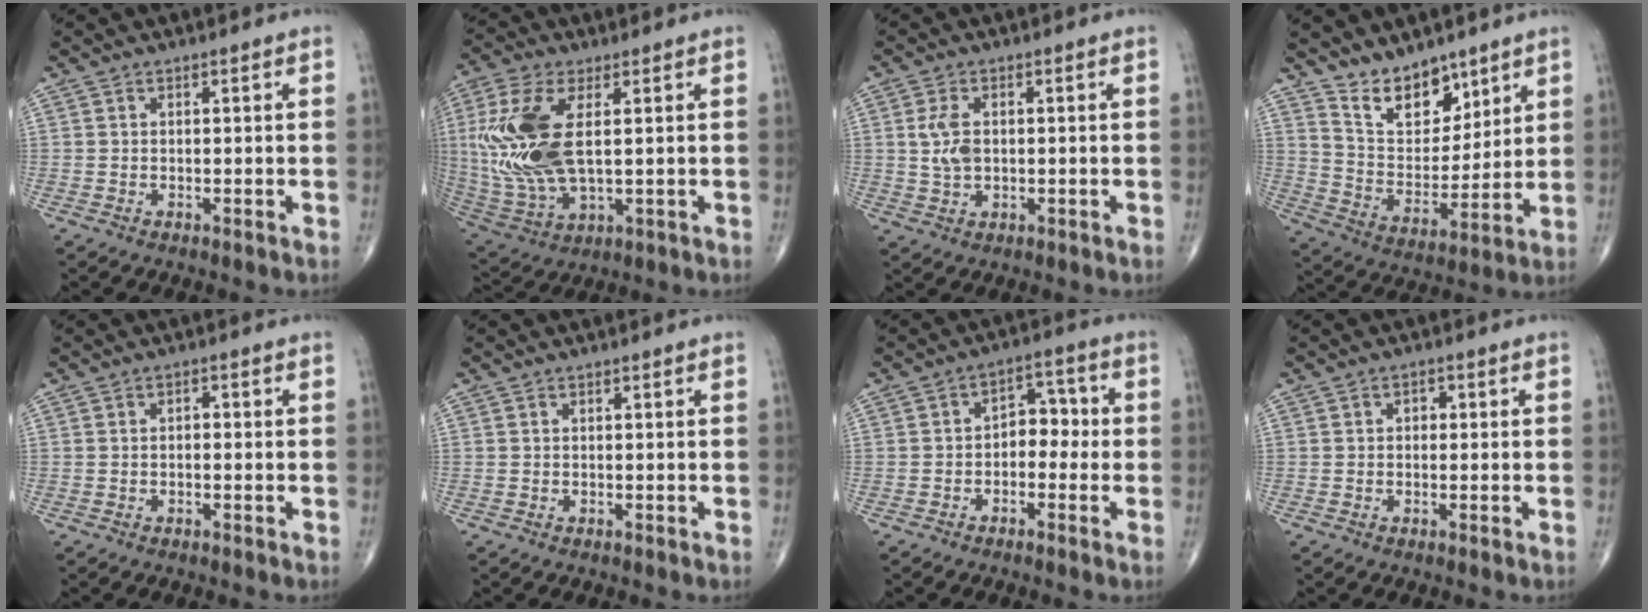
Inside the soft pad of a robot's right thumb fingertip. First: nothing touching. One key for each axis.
{"total": 17.5, "fx": 2.5, "fy": 8.4, "fz": 15.1, "tx": -0.347, "ty": -0.009, "tz": 0.057}
{"total": 4.7, "fx": 0.5, "fy": 2.8, "fz": 3.7, "tx": -0.075, "ty": 0.000, "tz": 0.012}
{"total": 11.8, "fx": 8.8, "fy": 6.1, "fz": 4.9, "tx": -0.047, "ty": -0.073, "tz": 0.172}
{"total": 1.2, "fx": 0.0, "fy": 0.7, "fz": 0.9, "tx": -0.010, "ty": 0.003, "tz": -0.004}
{"total": 0.0}
{"total": 6.1, "fx": -0.8, "fy": 4.2, "fz": 4.4, "tx": -0.031, "ty": 0.030, "tz": -0.024}
{"total": 1.5, "fx": 0.1, "fy": 1.2, "fz": 0.9, "tx": -0.004, "ty": 0.004, "tz": -0.002}